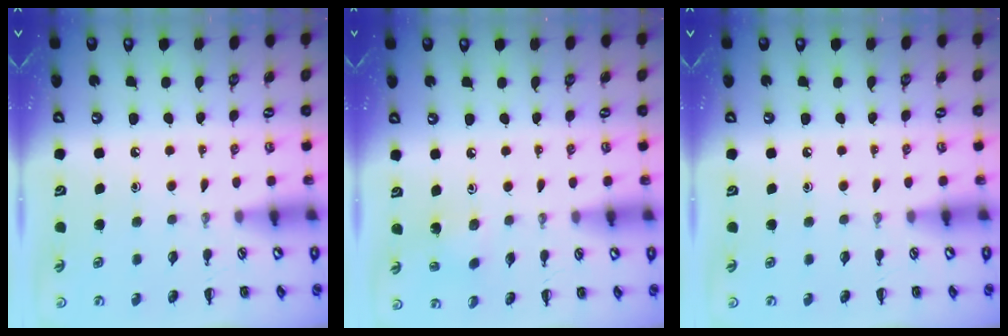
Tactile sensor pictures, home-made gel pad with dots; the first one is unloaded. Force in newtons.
{"total": 1.5, "press": 1.4, "slide": 0.5}
{"total": 0.0}